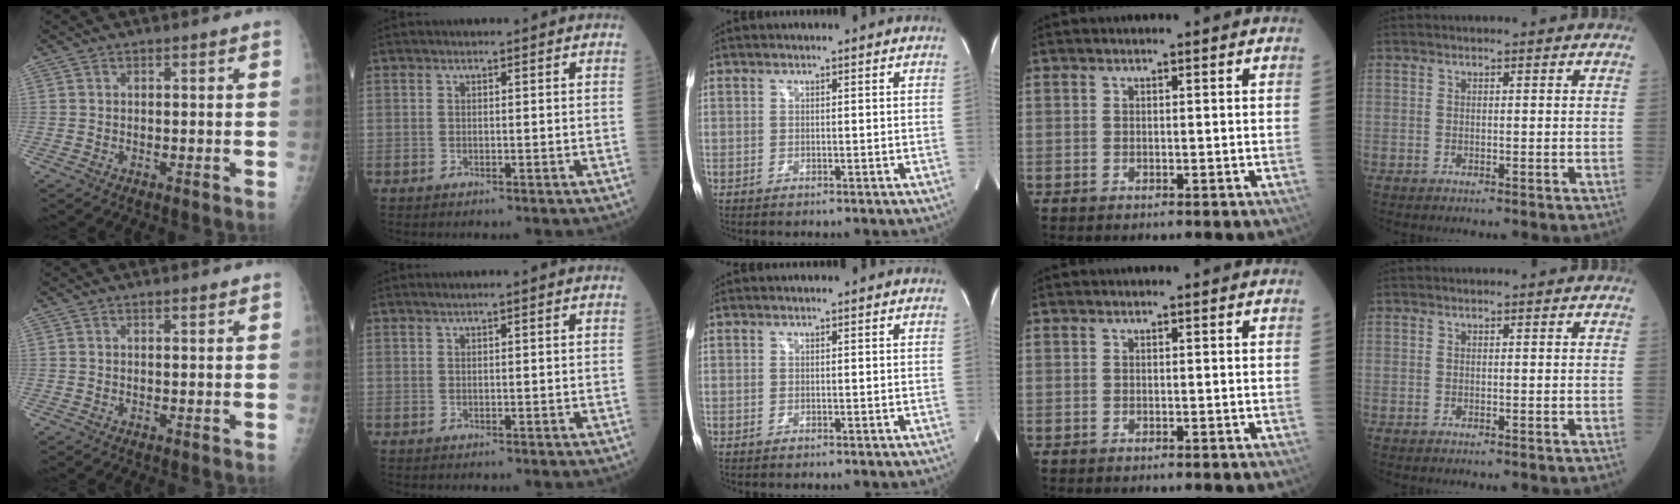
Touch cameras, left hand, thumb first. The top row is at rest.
{"thumb": {"total": 0.7, "force": [0.6, 0.1, 0.4], "torque": [-0.006, -0.004, 0.010]}, "index": {"total": 0.5, "force": [0.4, -0.1, 0.3], "torque": [-0.015, 0.004, 0.015]}, "middle": {"total": 1.5, "force": [-0.5, -1.3, -0.6], "torque": [0.007, -0.009, -0.007]}}